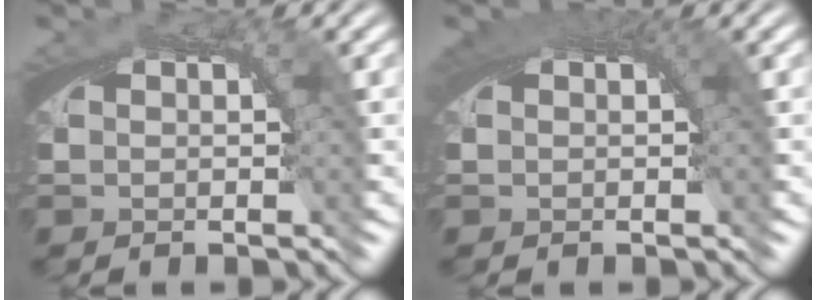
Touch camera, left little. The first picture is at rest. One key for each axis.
{"total": 1.6, "fx": 0.5, "fy": 1.0, "fz": 1.1, "tx": -0.019, "ty": -0.005, "tz": 0.009}